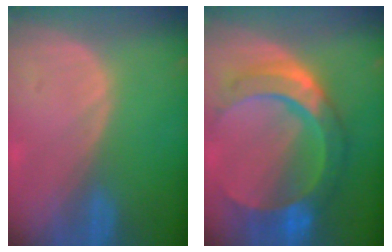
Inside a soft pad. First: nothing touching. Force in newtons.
{"total": 10.9, "press": 10.8, "slide": 1.1}